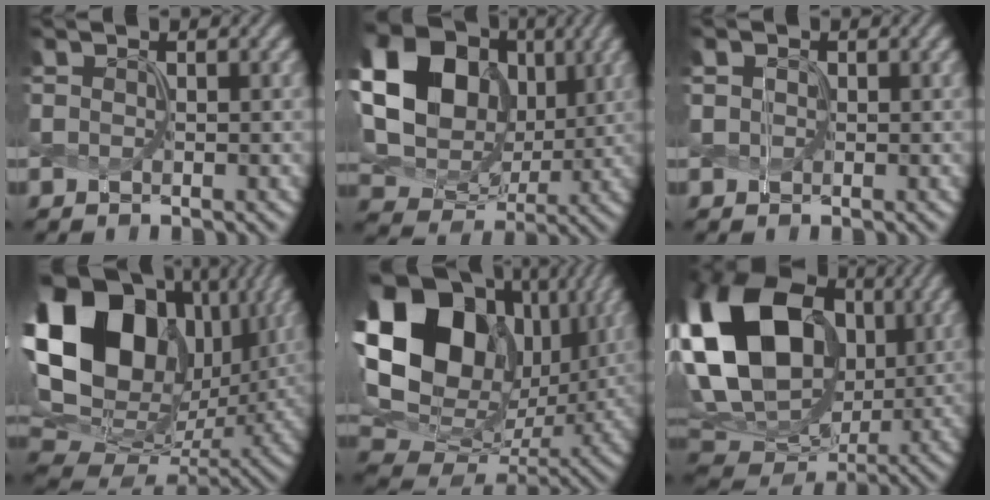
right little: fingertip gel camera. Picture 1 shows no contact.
{"total": 18.4, "force": [4.7, 15.2, 9.2], "torque": [-0.244, 0.041, 0.096]}
{"total": 1.0, "force": [-0.4, -0.3, -0.8], "torque": [-0.008, -0.001, 0.019]}
{"total": 18.4, "force": [5.1, 13.6, 11.3], "torque": [-0.265, 0.029, 0.124]}
{"total": 18.0, "force": [4.6, 13.6, 11.0], "torque": [-0.251, 0.025, 0.114]}
{"total": 18.6, "force": [3.2, 14.0, 11.9], "torque": [-0.263, 0.030, 0.083]}